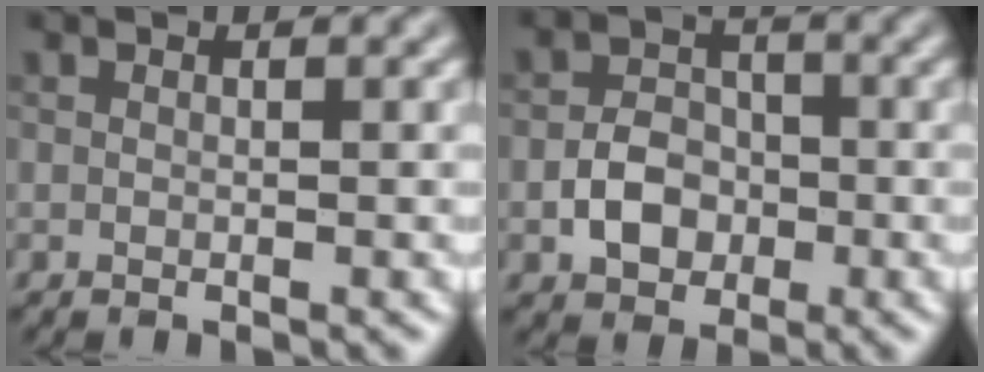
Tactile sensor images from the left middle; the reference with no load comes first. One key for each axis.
{"total": 3.6, "fx": -1.1, "fy": 2.8, "fz": 1.9, "tx": -0.028, "ty": 0.004, "tz": -0.022}